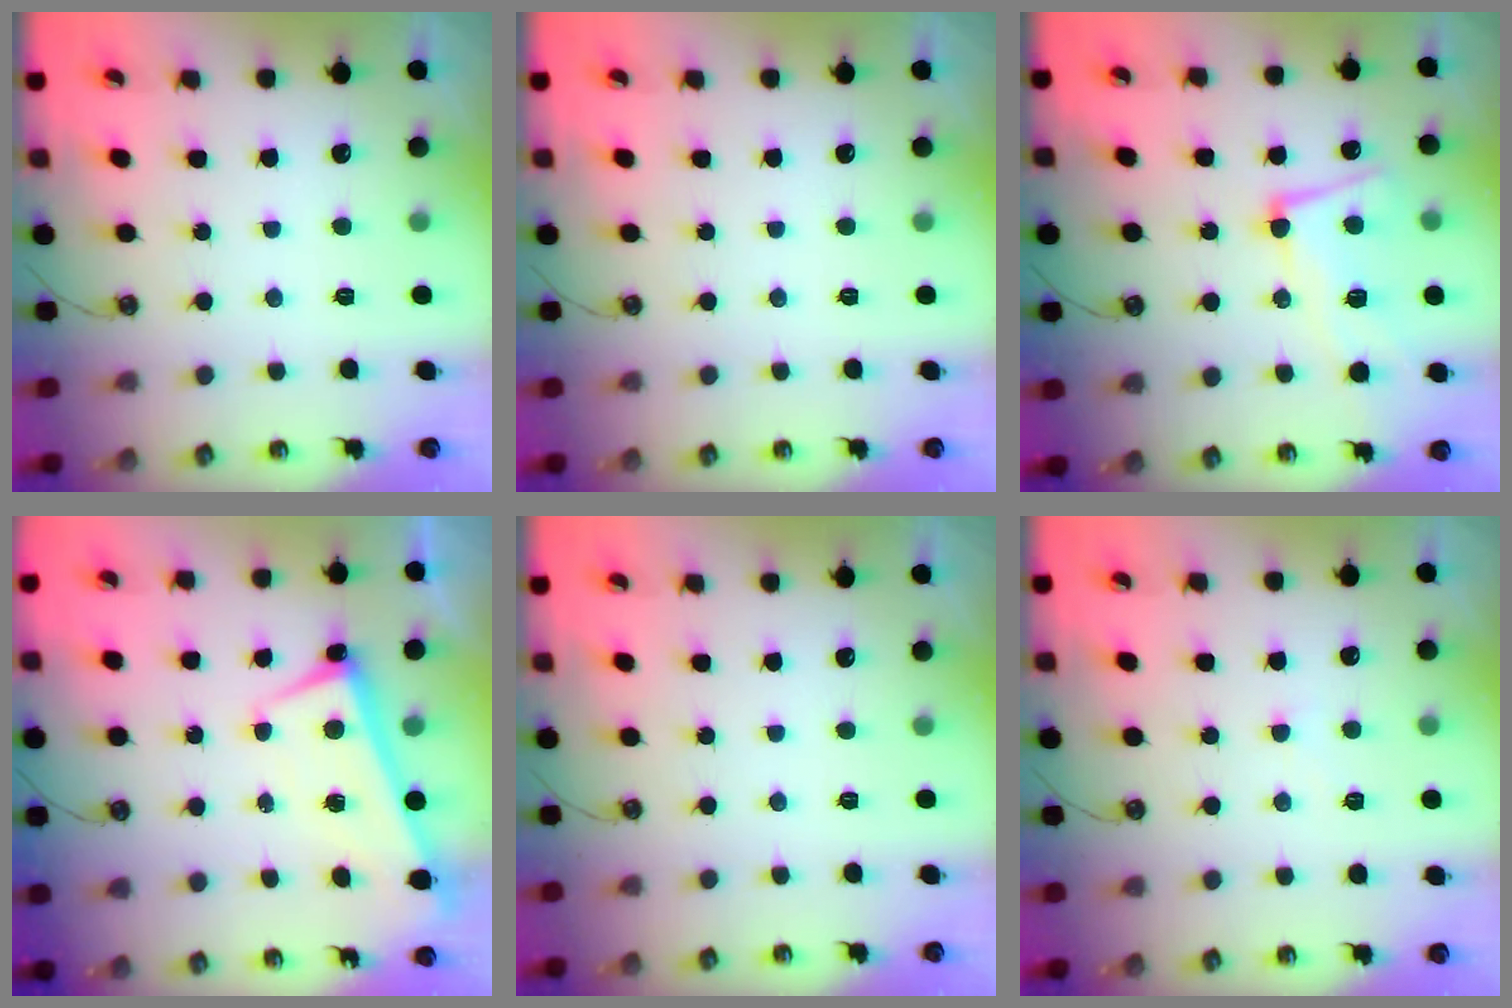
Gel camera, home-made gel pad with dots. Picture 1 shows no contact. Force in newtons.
{"total": 0.0}
{"total": 6.9, "press": 6.7, "slide": 1.7}
{"total": 1.2, "press": 0.9, "slide": 0.9}
{"total": 0.0}
{"total": 1.9, "press": 1.8, "slide": 0.5}